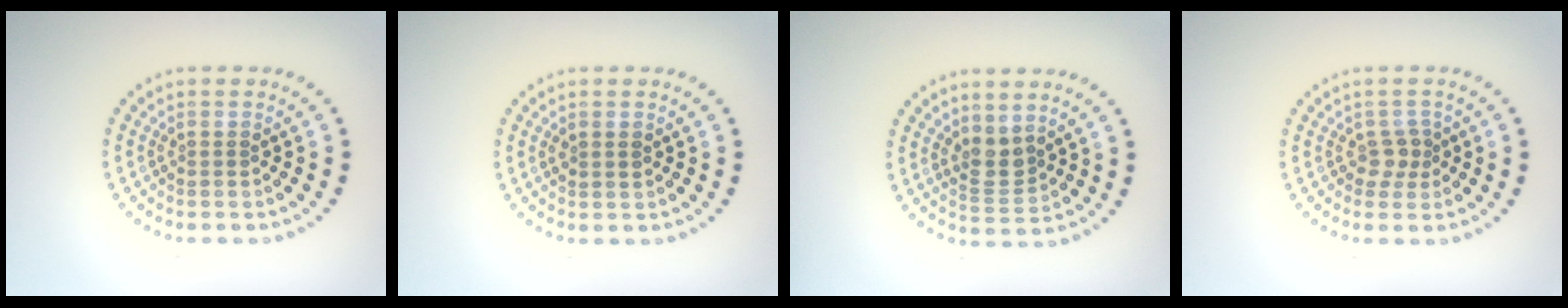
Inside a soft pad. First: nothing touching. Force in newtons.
{"total": 0.9, "press": 0.8, "slide": 0.1}
{"total": 2.2, "press": 1.8, "slide": 1.3}
{"total": 1.6, "press": 1.3, "slide": 1.0}